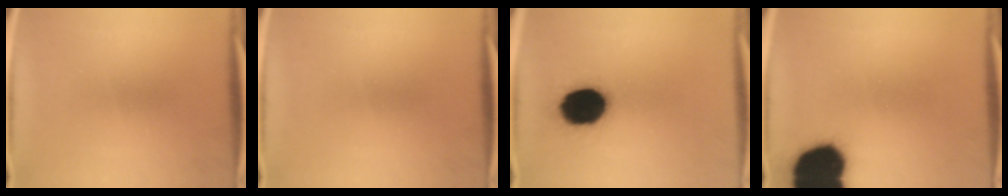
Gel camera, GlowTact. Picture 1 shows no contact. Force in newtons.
{"total": 0.0}
{"total": 18.0}
{"total": 19.0}